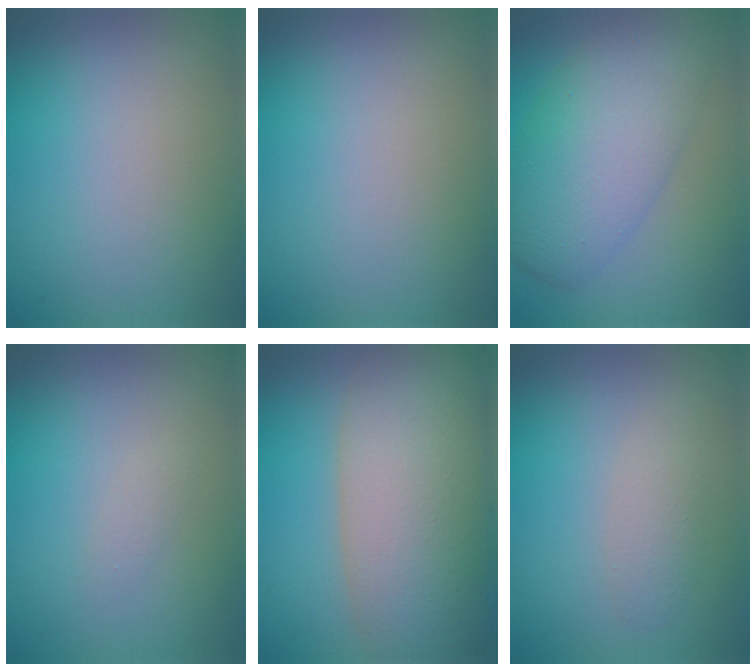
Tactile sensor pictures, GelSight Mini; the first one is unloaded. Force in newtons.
{"total": 0.0}
{"total": 7.9, "press": 7.9, "slide": 0.1}
{"total": 0.7, "press": 0.7, "slide": 0.0}
{"total": 11.7, "press": 11.7, "slide": 0.7}
{"total": 1.7, "press": 1.7, "slide": 0.1}